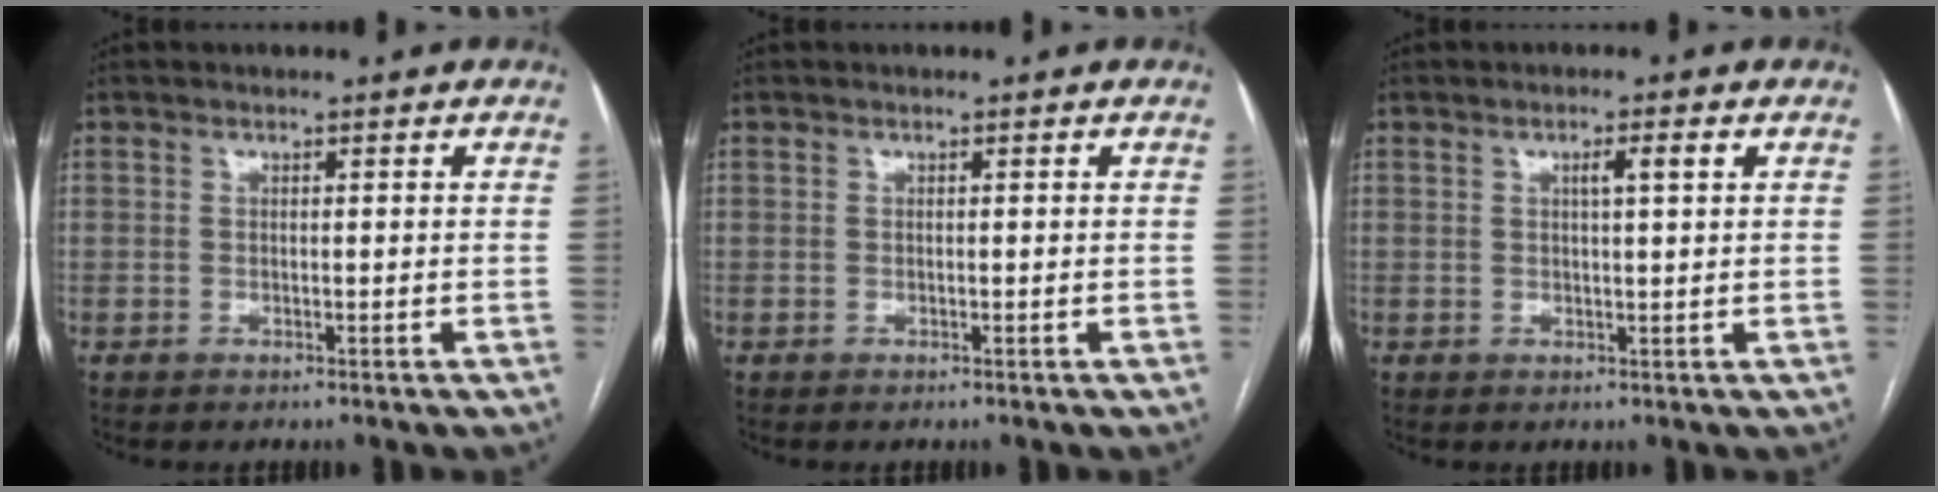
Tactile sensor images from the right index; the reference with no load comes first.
{"total": 0.0}
{"total": 2.6, "force": [1.0, 0.1, 2.4], "torque": [-0.042, 0.003, 0.015]}